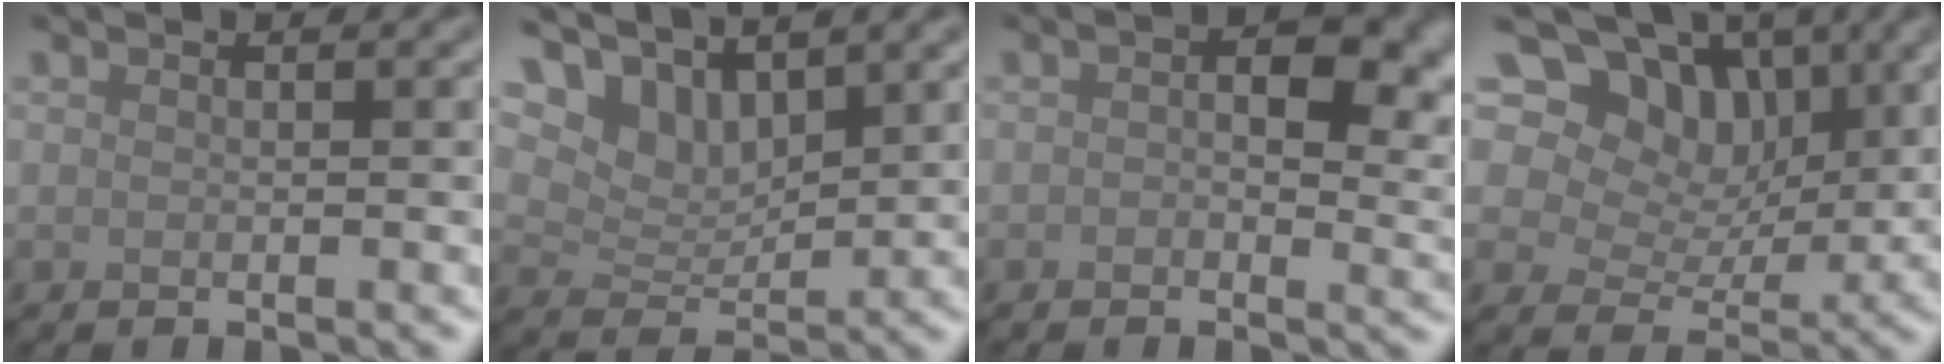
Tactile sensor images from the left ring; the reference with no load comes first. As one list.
[{"total": 6.7, "force": [4.9, 3.3, 3.1], "torque": [-0.064, -0.003, 0.085]}, {"total": 8.0, "force": [2.3, 4.3, 6.3], "torque": [-0.064, 0.004, 0.025]}, {"total": 11.9, "force": [7.0, 7.2, 6.5], "torque": [-0.119, 0.018, 0.097]}]